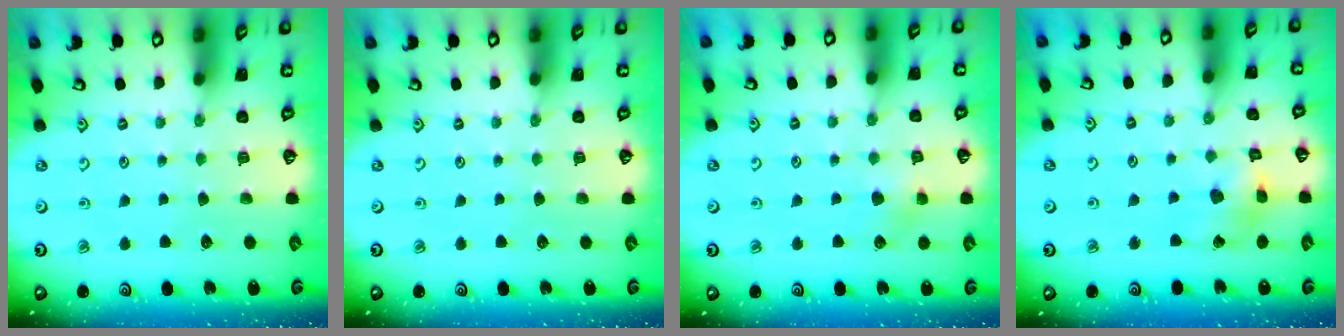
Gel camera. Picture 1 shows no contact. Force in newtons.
{"total": 0.0}
{"total": 5.7, "press": 5.7, "slide": 0.4}
{"total": 8.2, "press": 8.1, "slide": 1.1}